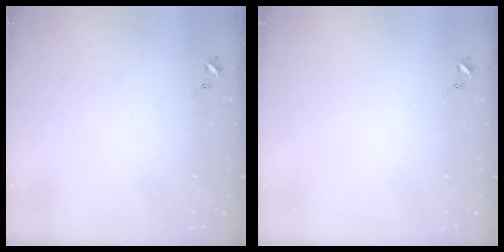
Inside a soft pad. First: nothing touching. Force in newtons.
{"total": 0.0}